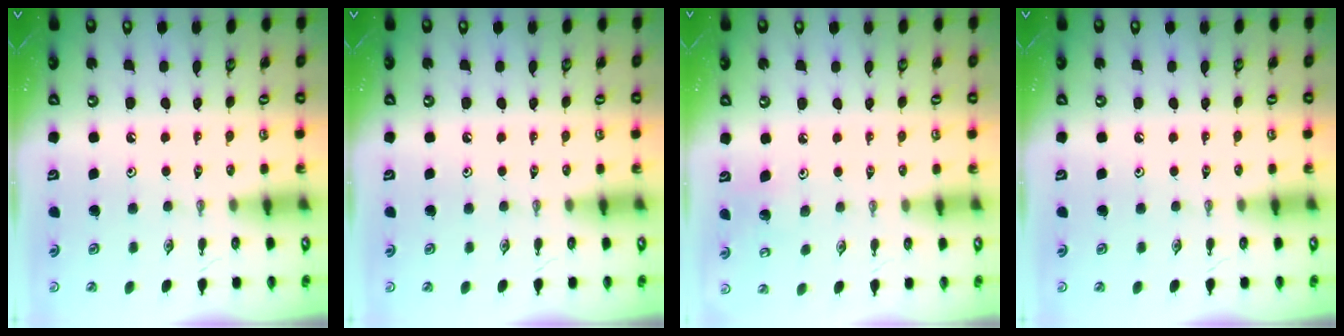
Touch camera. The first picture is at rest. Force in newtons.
{"total": 0.0}
{"total": 5.5, "press": 5.3, "slide": 1.6}
{"total": 0.0}